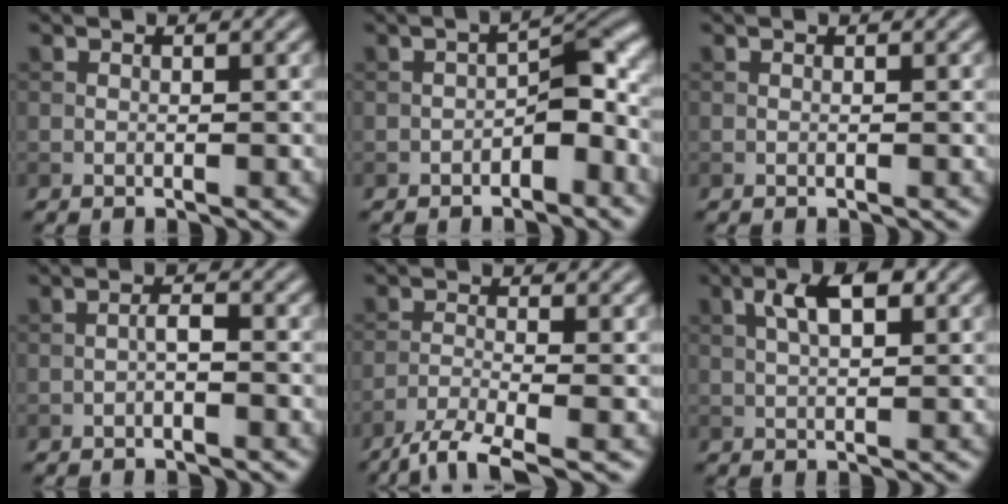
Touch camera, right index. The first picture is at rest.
{"total": 3.7, "force": [-1.6, 1.8, 2.8], "torque": [-0.034, 0.016, -0.030]}
{"total": 0.0}
{"total": 1.2, "force": [-0.5, 0.3, 1.0], "torque": [-0.019, 0.007, -0.011]}
{"total": 4.6, "force": [-3.5, 0.7, 2.9], "torque": [-0.055, -0.008, -0.076]}
{"total": 4.2, "force": [1.5, 1.7, 3.6], "torque": [-0.067, 0.010, 0.026]}